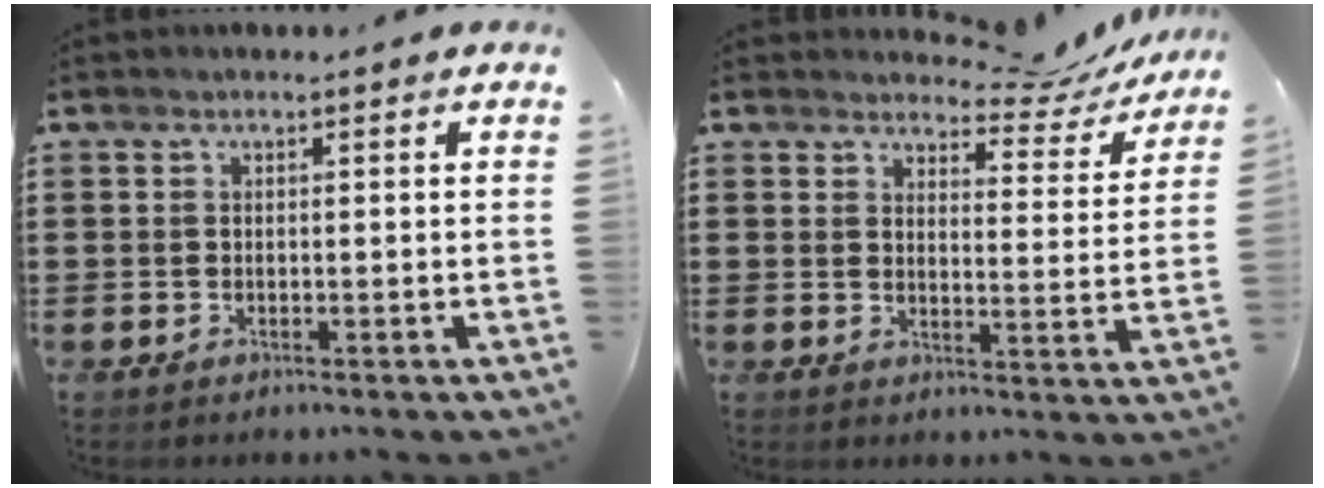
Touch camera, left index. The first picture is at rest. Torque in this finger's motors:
{"motor_torque": [0.02, 0.02, 0.05, -0.02]}